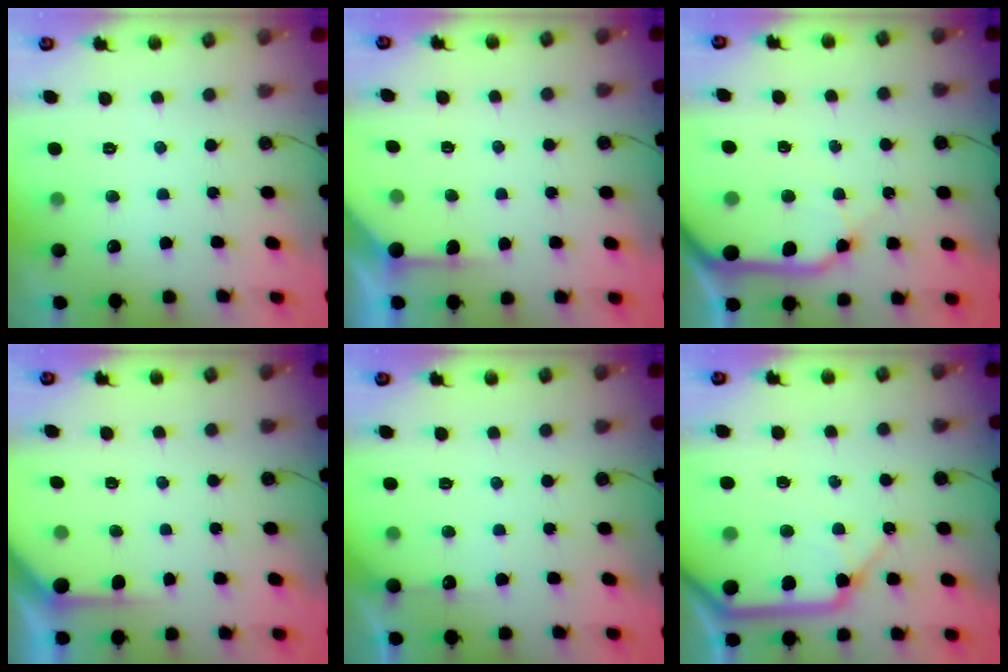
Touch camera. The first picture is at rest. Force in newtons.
{"total": 3.1, "press": 3.1, "slide": 0.4}
{"total": 12.2, "press": 12.1, "slide": 1.6}
{"total": 2.6, "press": 2.6, "slide": 0.3}
{"total": 2.8, "press": 2.8, "slide": 0.4}
{"total": 16.8, "press": 16.7, "slide": 2.1}